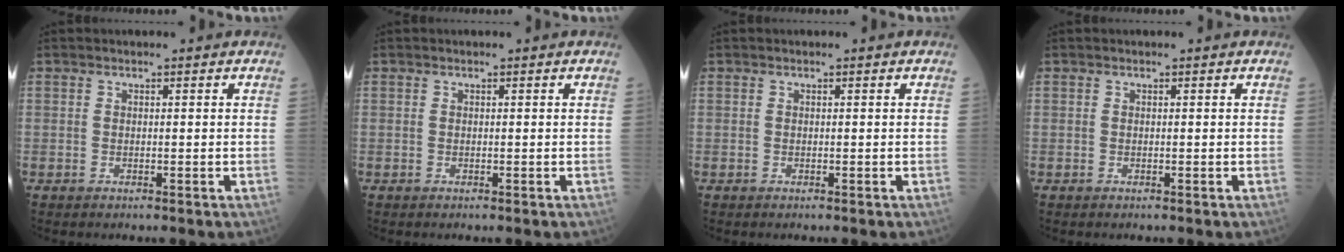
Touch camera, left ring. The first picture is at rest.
{"total": 0.0}
{"total": 0.0}
{"total": 0.0}